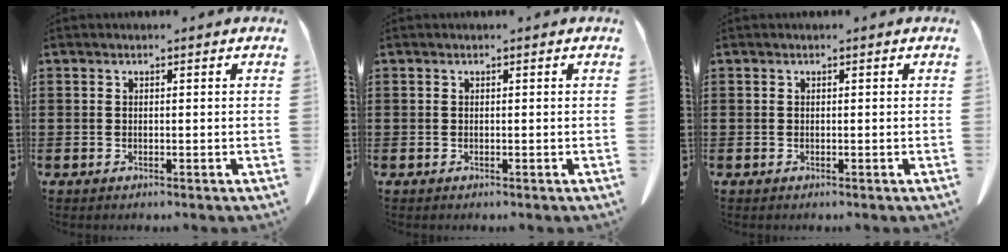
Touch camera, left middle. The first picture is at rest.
{"total": 0.0}
{"total": 0.0}